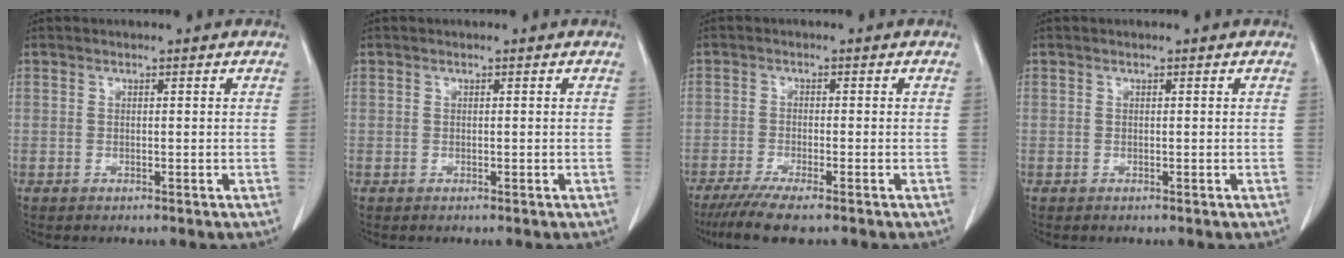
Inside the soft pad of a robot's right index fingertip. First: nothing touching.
{"total": 0.0}
{"total": 6.6, "force": [-5.0, 0.3, 4.2], "torque": [-0.069, -0.016, -0.081]}
{"total": 0.0}